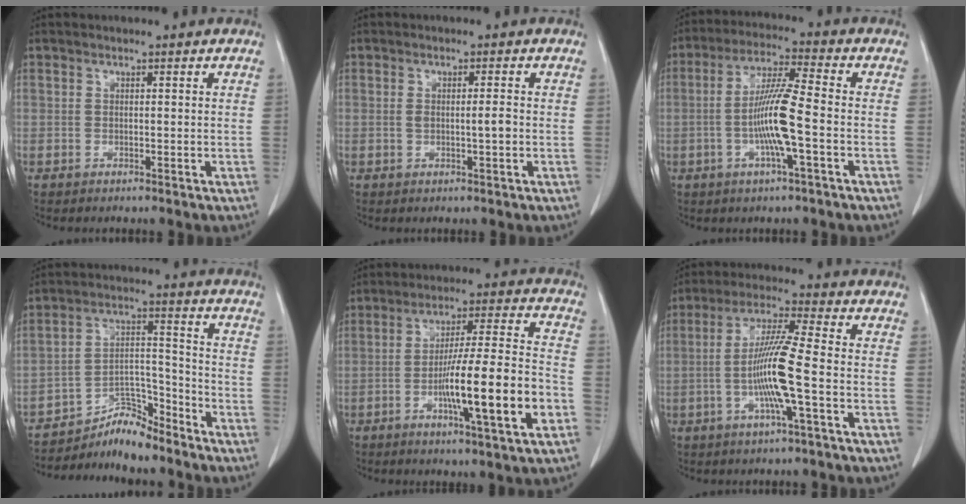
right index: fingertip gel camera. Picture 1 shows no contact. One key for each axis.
{"total": 2.4, "fx": -0.2, "fy": 0.4, "fz": 2.3, "tx": -0.044, "ty": 0.000, "tz": -0.001}
{"total": 9.8, "fx": -2.1, "fy": 0.2, "fz": 9.6, "tx": -0.188, "ty": 0.001, "tz": -0.045}
{"total": 8.0, "fx": -7.7, "fy": 1.4, "fz": 1.5, "tx": -0.022, "ty": 0.027, "tz": -0.135}
{"total": 15.1, "fx": -4.8, "fy": 0.5, "fz": 14.4, "tx": -0.239, "ty": 0.000, "tz": -0.077}
{"total": 10.2, "fx": -2.2, "fy": -0.4, "fz": 9.9, "tx": -0.194, "ty": -0.002, "tz": -0.048}